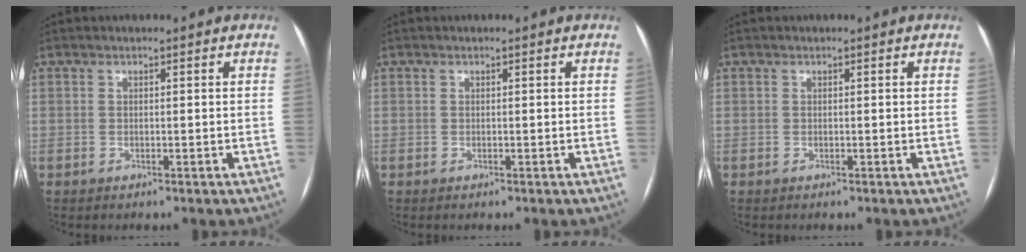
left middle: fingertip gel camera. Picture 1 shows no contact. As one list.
[{"total": 0.0}, {"total": 0.0}]